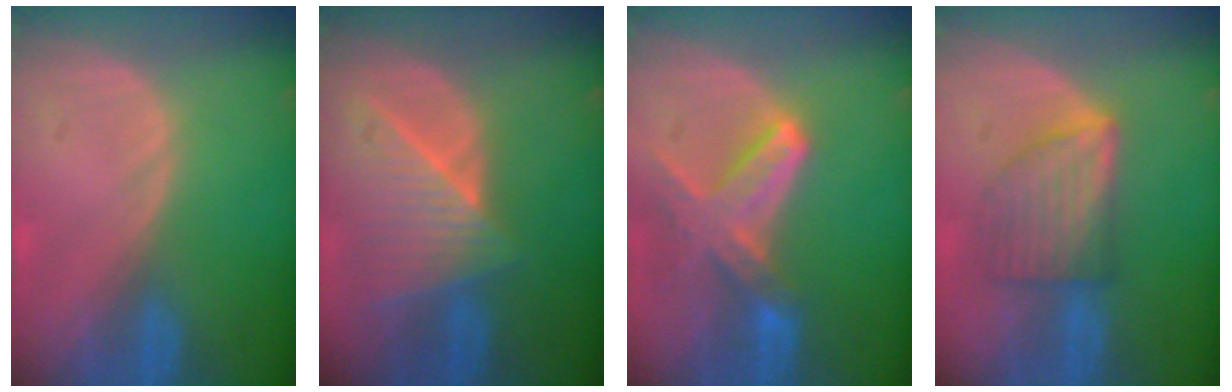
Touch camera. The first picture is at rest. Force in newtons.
{"total": 8.0, "press": 7.3, "slide": 3.2}
{"total": 8.0, "press": 7.0, "slide": 3.8}
{"total": 6.4, "press": 6.4, "slide": 0.1}